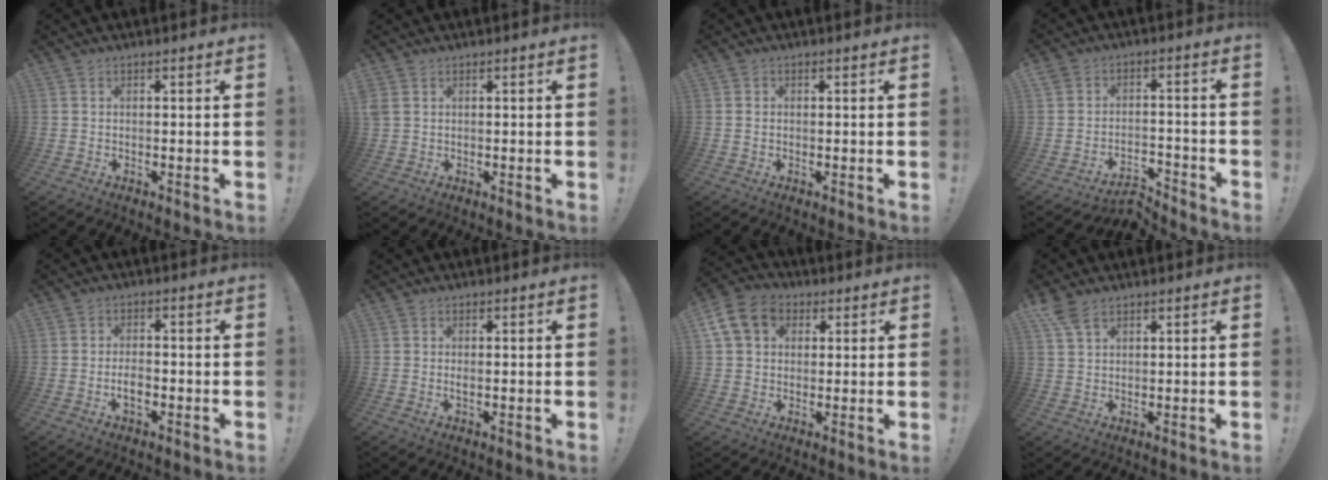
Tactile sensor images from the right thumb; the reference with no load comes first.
{"total": 2.0, "force": [0.8, 1.2, 1.4], "torque": [-0.030, 0.004, 0.017]}
{"total": 0.5, "force": [0.0, 0.5, 0.2], "torque": [0.003, -0.001, -0.001]}
{"total": 6.0, "force": [-5.1, 2.4, 2.1], "torque": [-0.024, 0.021, -0.090]}
{"total": 3.9, "force": [-1.5, 1.9, 3.1], "torque": [-0.049, 0.003, -0.027]}
{"total": 0.9, "force": [0.1, 0.3, 0.8], "torque": [-0.010, -0.002, 0.001]}
{"total": 12.5, "force": [4.3, 9.7, 6.6], "torque": [-0.108, -0.003, 0.088]}
{"total": 5.5, "force": [3.6, 2.6, 3.3], "torque": [-0.053, -0.016, 0.070]}